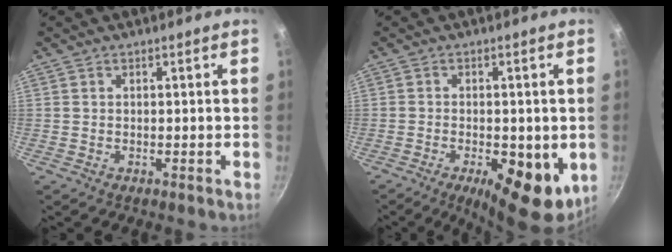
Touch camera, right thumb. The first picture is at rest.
{"total": 12.3, "force": [-3.8, 5.1, 10.6], "torque": [-0.126, 0.000, -0.045]}